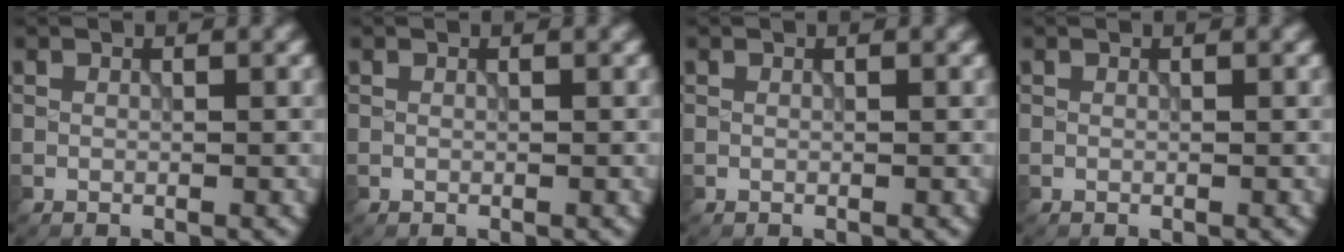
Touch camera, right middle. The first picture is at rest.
{"total": 0.0}
{"total": 0.0}
{"total": 0.0}